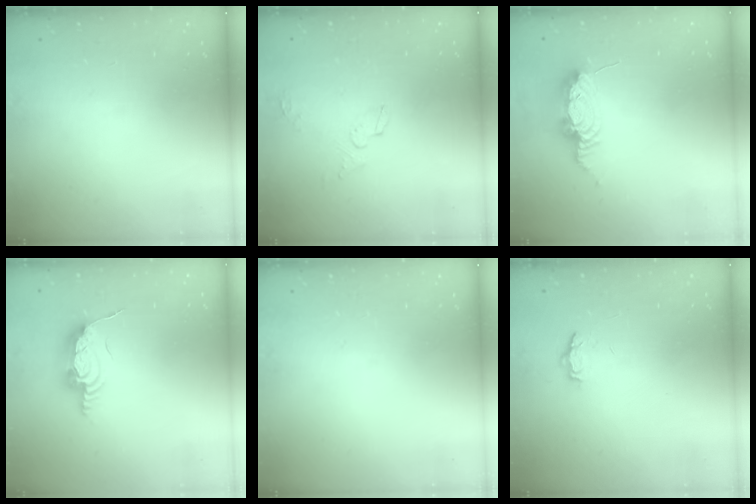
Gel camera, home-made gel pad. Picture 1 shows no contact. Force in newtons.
{"total": 5.5, "press": 4.5, "slide": 3.2}
{"total": 8.7, "press": 8.6, "slide": 1.1}
{"total": 10.3, "press": 10.2, "slide": 0.9}
{"total": 0.0}
{"total": 3.5, "press": 3.5, "slide": 0.4}